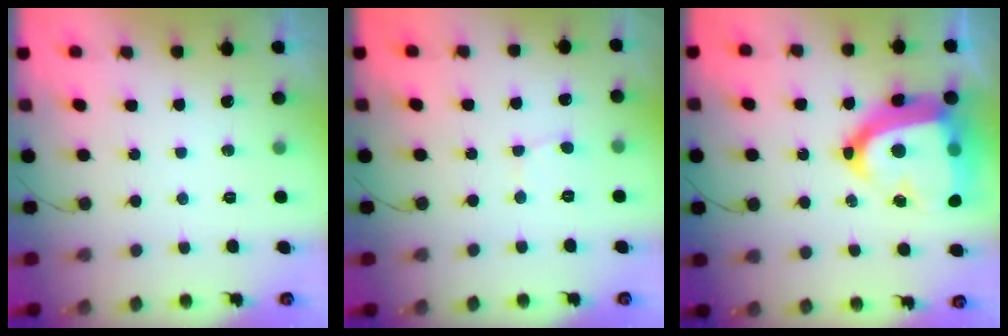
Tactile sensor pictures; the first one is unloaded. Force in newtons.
{"total": 2.2, "press": 2.2, "slide": 0.2}
{"total": 26.5, "press": 26.4, "slide": 2.5}